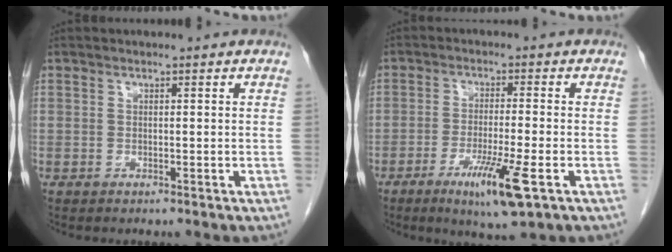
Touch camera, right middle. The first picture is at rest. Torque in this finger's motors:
{"motor_torque": [1.24, -0.90, 0.20, 0.10]}